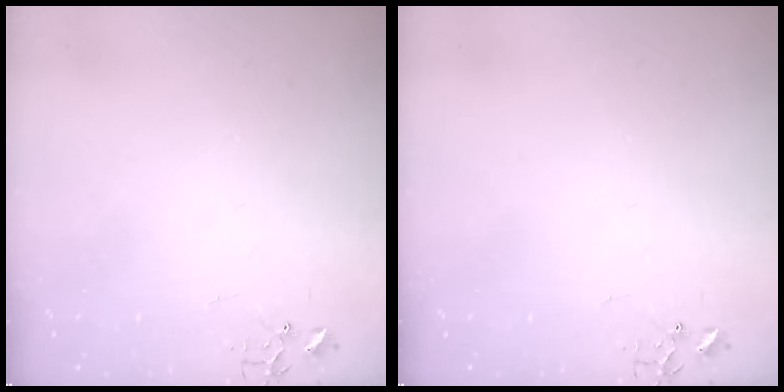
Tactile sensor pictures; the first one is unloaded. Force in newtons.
{"total": 0.0}